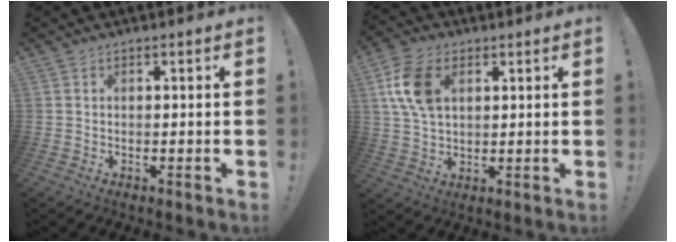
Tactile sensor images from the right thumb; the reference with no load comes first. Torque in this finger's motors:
{"motor_torque": [0.33, 0.33, 0.14, 0.14, 0.04]}